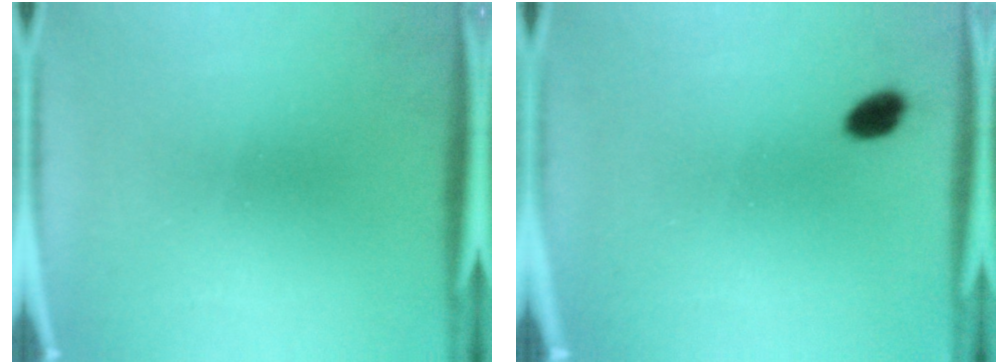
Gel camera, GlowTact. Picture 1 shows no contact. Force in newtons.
{"total": 2.9}